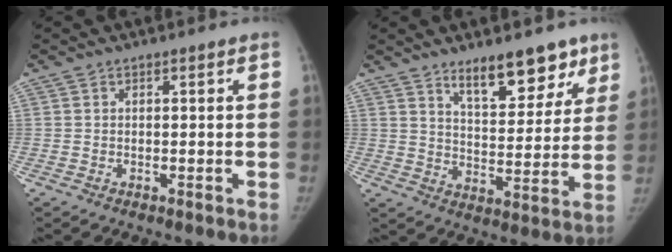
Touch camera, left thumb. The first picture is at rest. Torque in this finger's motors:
{"motor_torque": [0.58, -0.38, 1.39, -0.67, 0.31]}